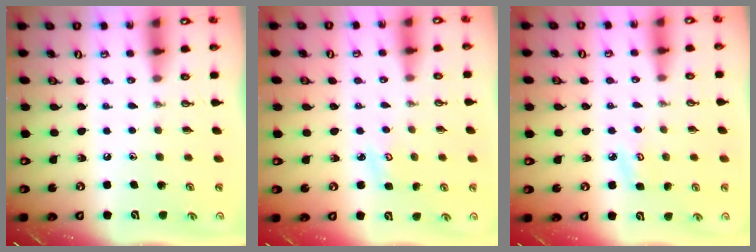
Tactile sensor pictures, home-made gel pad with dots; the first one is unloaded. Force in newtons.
{"total": 2.5, "press": 2.5, "slide": 0.4}
{"total": 4.5, "press": 4.5, "slide": 0.4}